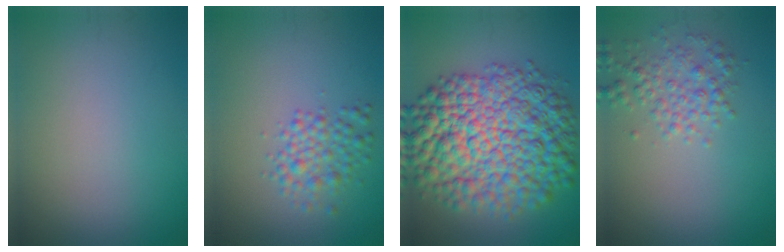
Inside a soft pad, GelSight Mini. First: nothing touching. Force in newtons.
{"total": 2.8, "press": 2.8, "slide": 0.0}
{"total": 14.3, "press": 14.3, "slide": 0.3}
{"total": 2.8, "press": 2.8, "slide": 0.1}